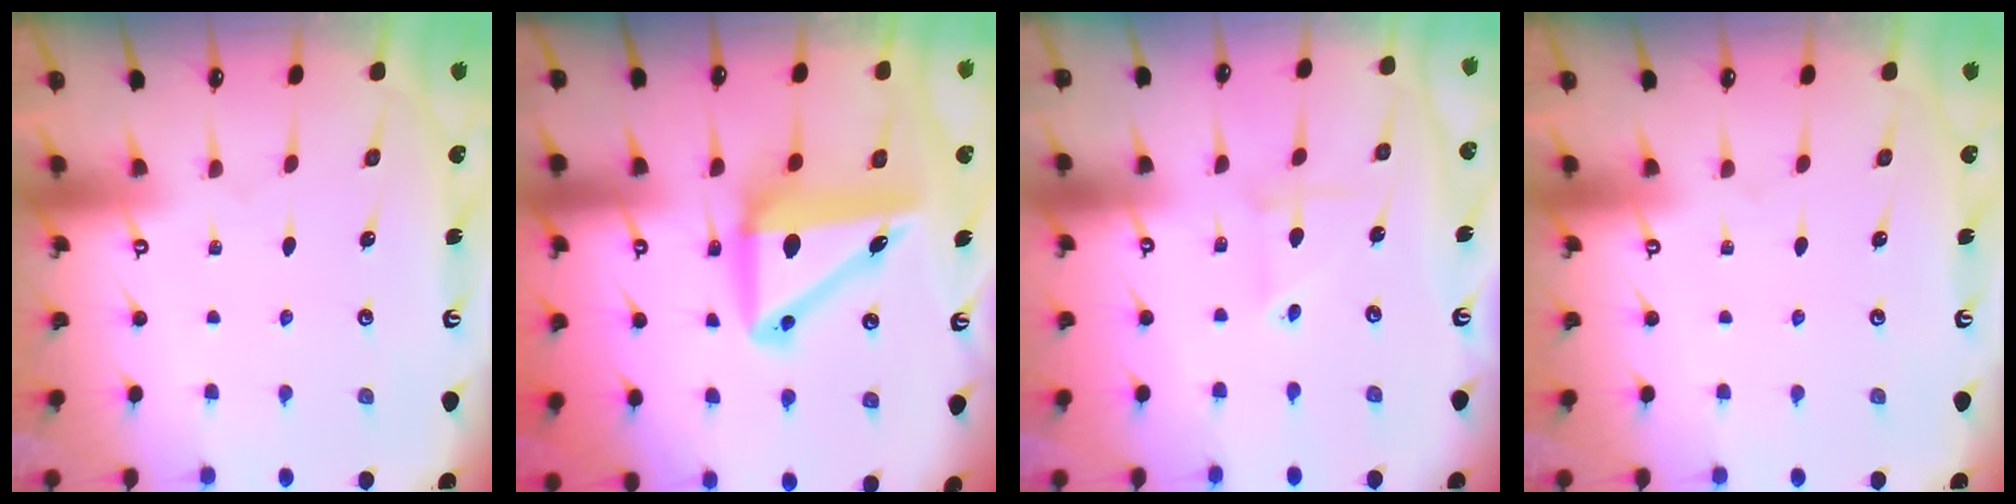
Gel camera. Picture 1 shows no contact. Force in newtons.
{"total": 12.4, "press": 11.8, "slide": 3.6}
{"total": 2.6, "press": 2.5, "slide": 0.3}
{"total": 0.0}